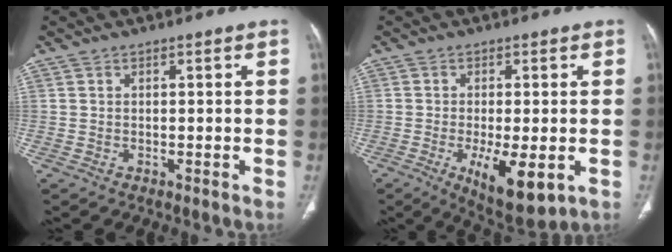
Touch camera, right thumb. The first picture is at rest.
{"total": 10.4, "force": [-3.1, 3.6, 9.2], "torque": [-0.142, -0.020, -0.040]}